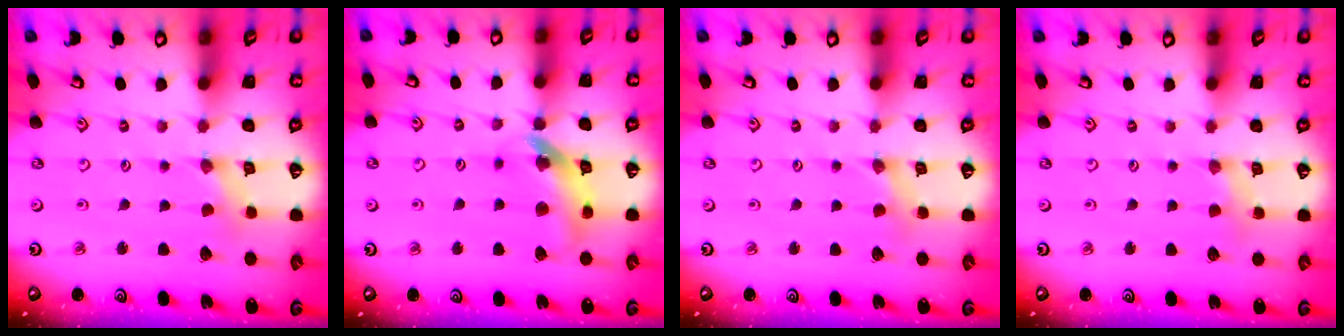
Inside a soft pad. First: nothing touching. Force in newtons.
{"total": 12.3, "press": 12.2, "slide": 1.3}
{"total": 1.9, "press": 1.9, "slide": 0.3}
{"total": 3.1, "press": 3.0, "slide": 0.3}